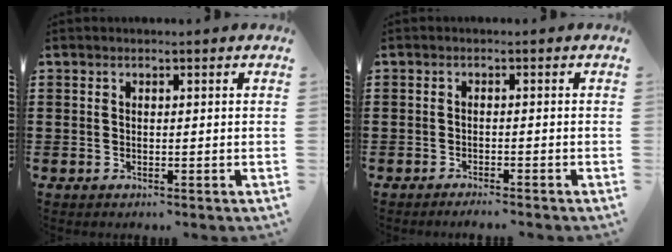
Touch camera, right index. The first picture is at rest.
{"total": 1.3, "force": [-1.2, -0.1, 0.2], "torque": [-0.005, 0.002, -0.024]}